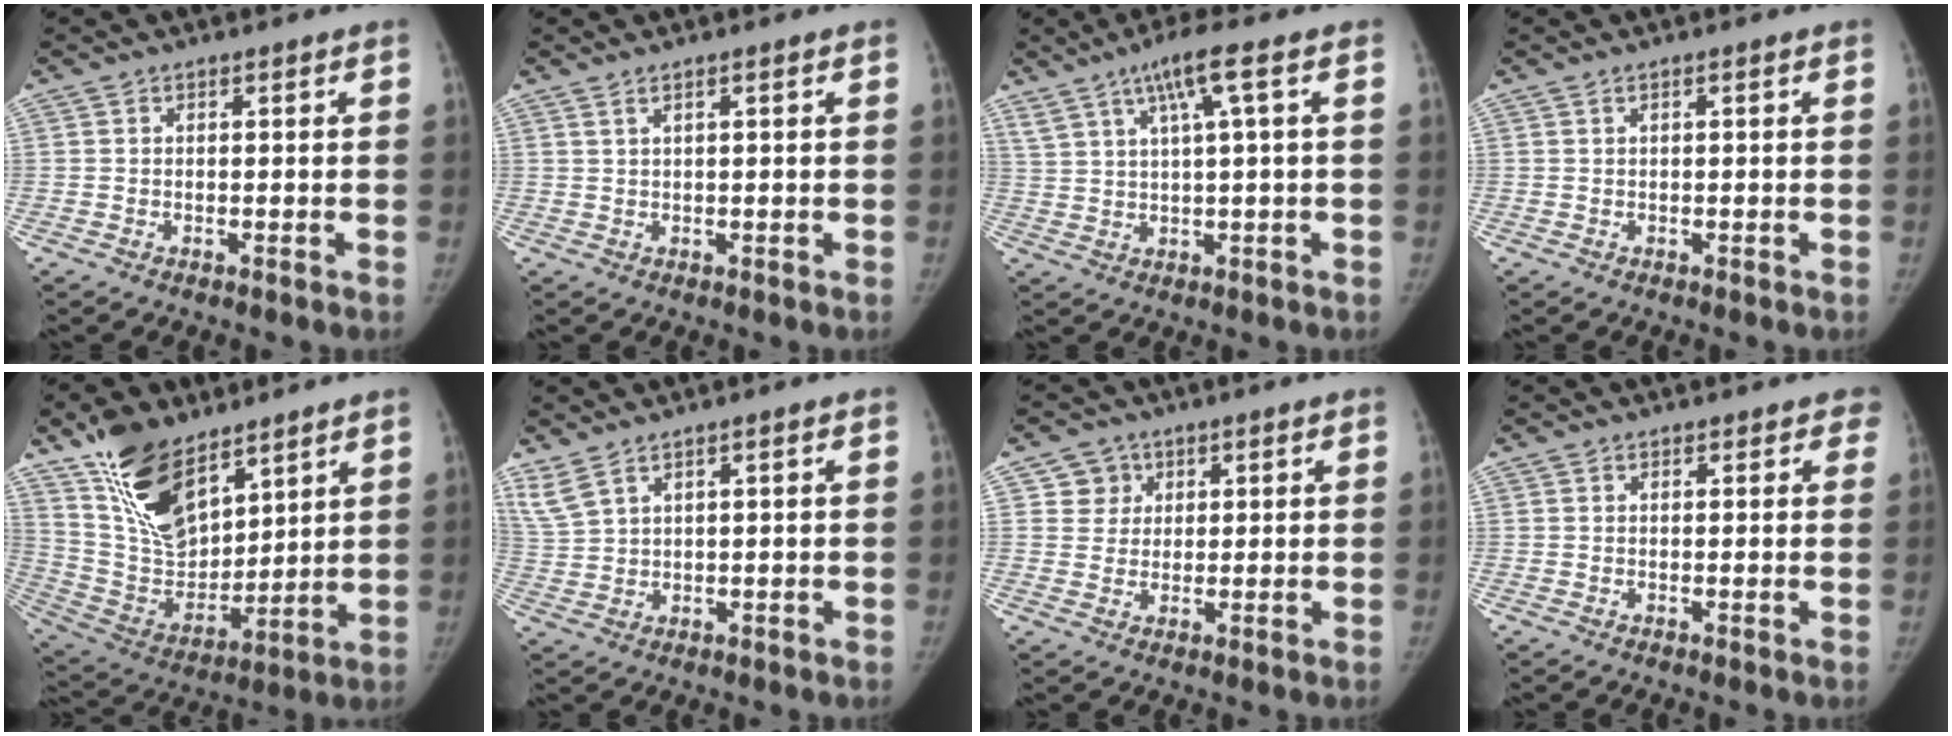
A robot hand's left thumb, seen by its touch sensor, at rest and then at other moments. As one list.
[{"total": 0.9, "force": [0.7, 0.0, 0.6], "torque": [-0.016, 0.001, 0.017]}, {"total": 7.3, "force": [3.6, 0.3, 6.4], "torque": [-0.126, 0.000, 0.069]}, {"total": 0.0}, {"total": 18.3, "force": [11.9, 9.4, 10.2], "torque": [-0.145, -0.060, 0.235]}, {"total": 4.5, "force": [3.2, 1.6, 2.8], "torque": [-0.064, -0.005, 0.075]}, {"total": 4.3, "force": [1.6, 4.0, -0.3], "torque": [0.037, -0.004, 0.022]}, {"total": 2.2, "force": [1.6, 1.3, 0.7], "torque": [0.023, -0.002, 0.009]}]